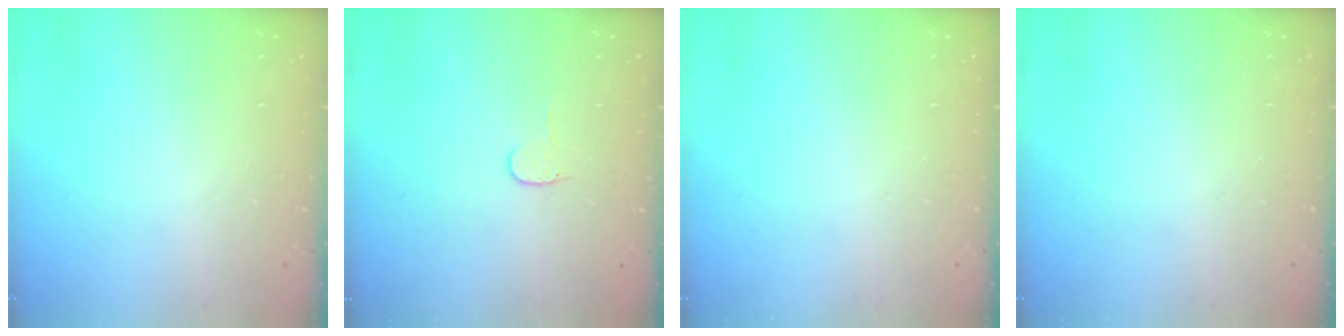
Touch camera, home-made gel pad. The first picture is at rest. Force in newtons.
{"total": 3.6, "press": 3.6, "slide": 0.4}
{"total": 0.0}
{"total": 0.0}